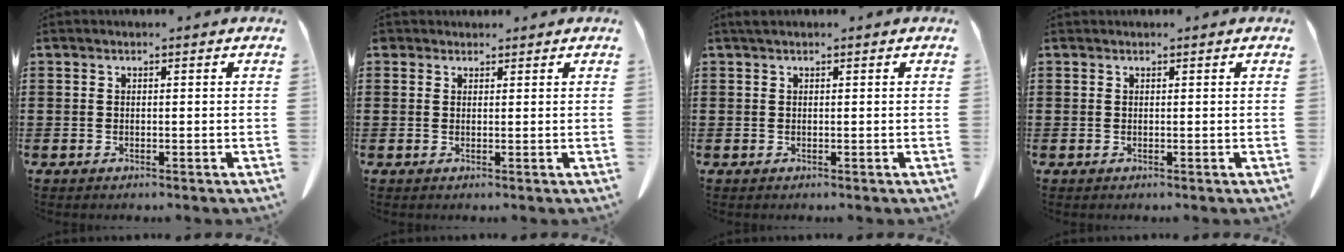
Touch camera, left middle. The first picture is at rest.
{"total": 1.3, "force": [1.0, 0.7, 0.1], "torque": [-0.007, 0.005, 0.020]}
{"total": 0.6, "force": [0.4, 0.1, 0.3], "torque": [-0.008, 0.002, 0.008]}
{"total": 0.0}